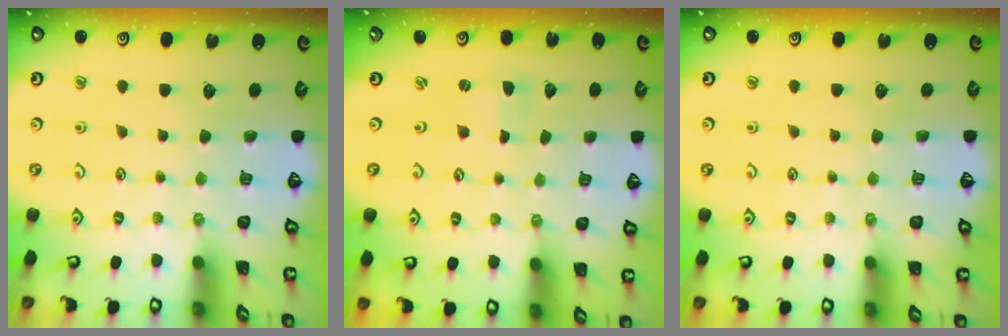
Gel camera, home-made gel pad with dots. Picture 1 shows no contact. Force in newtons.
{"total": 0.0}
{"total": 0.0}